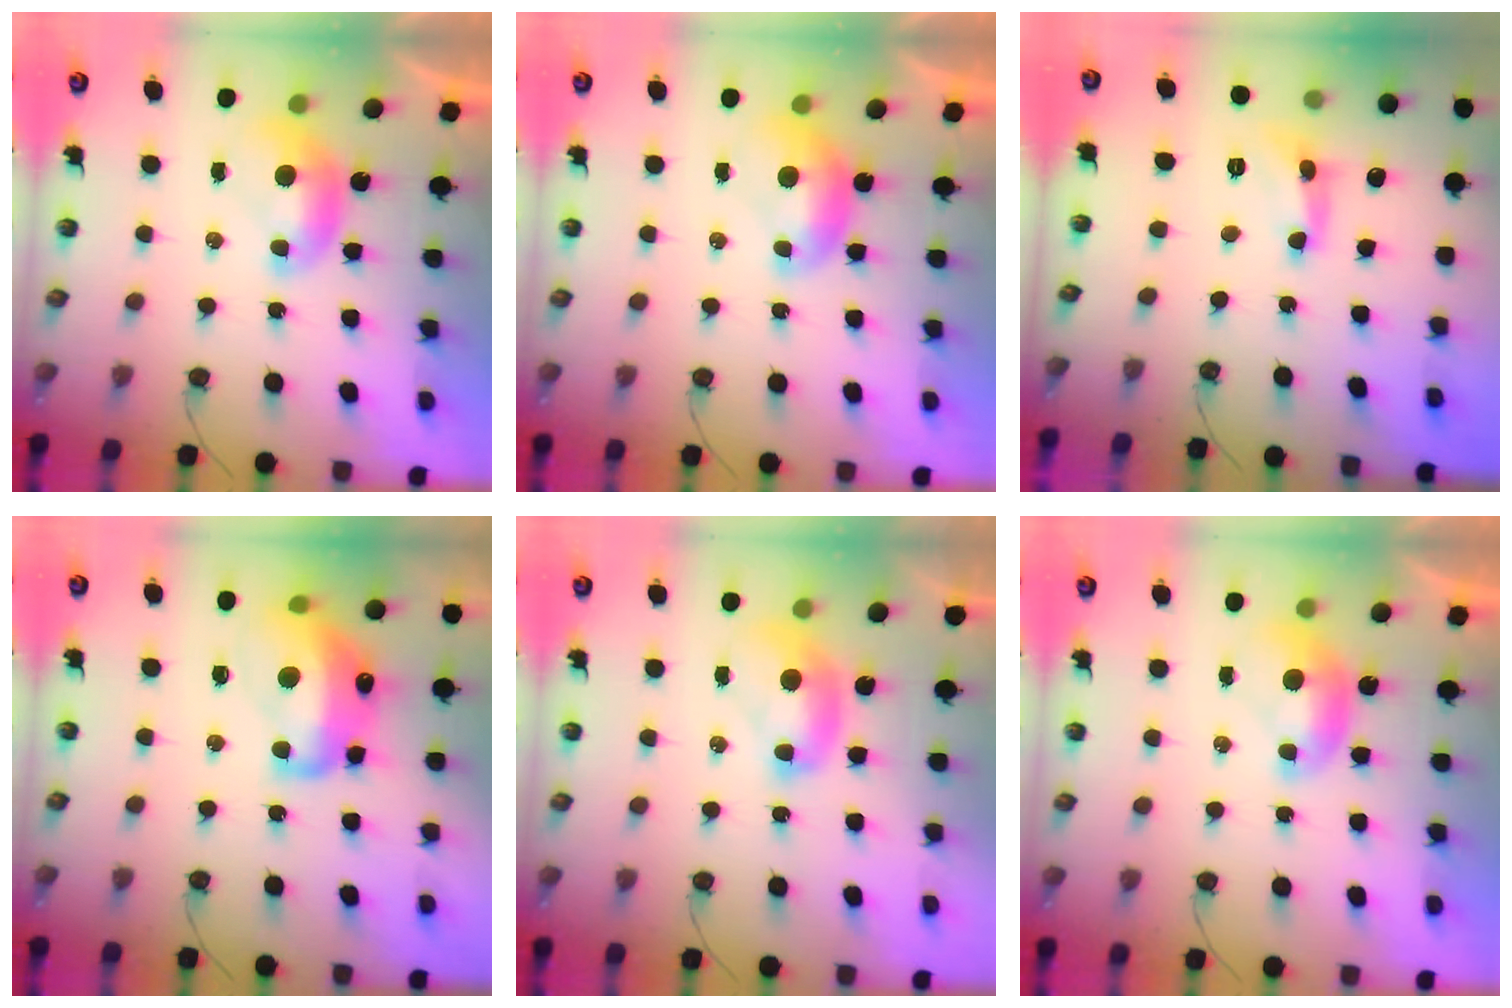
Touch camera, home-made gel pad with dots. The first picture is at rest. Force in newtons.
{"total": 0.0}
{"total": 3.0, "press": 3.0, "slide": 0.3}
{"total": 11.2, "press": 11.1, "slide": 1.4}
{"total": 2.1, "press": 2.1, "slide": 0.2}
{"total": 0.0}